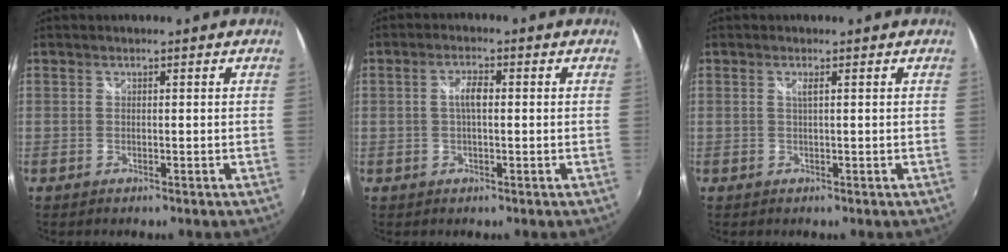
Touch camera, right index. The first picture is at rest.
{"total": 3.0, "force": [0.2, 1.1, 2.8], "torque": [-0.053, 0.006, 0.002]}
{"total": 1.0, "force": [0.3, -0.2, 0.9], "torque": [-0.017, 0.000, 0.004]}